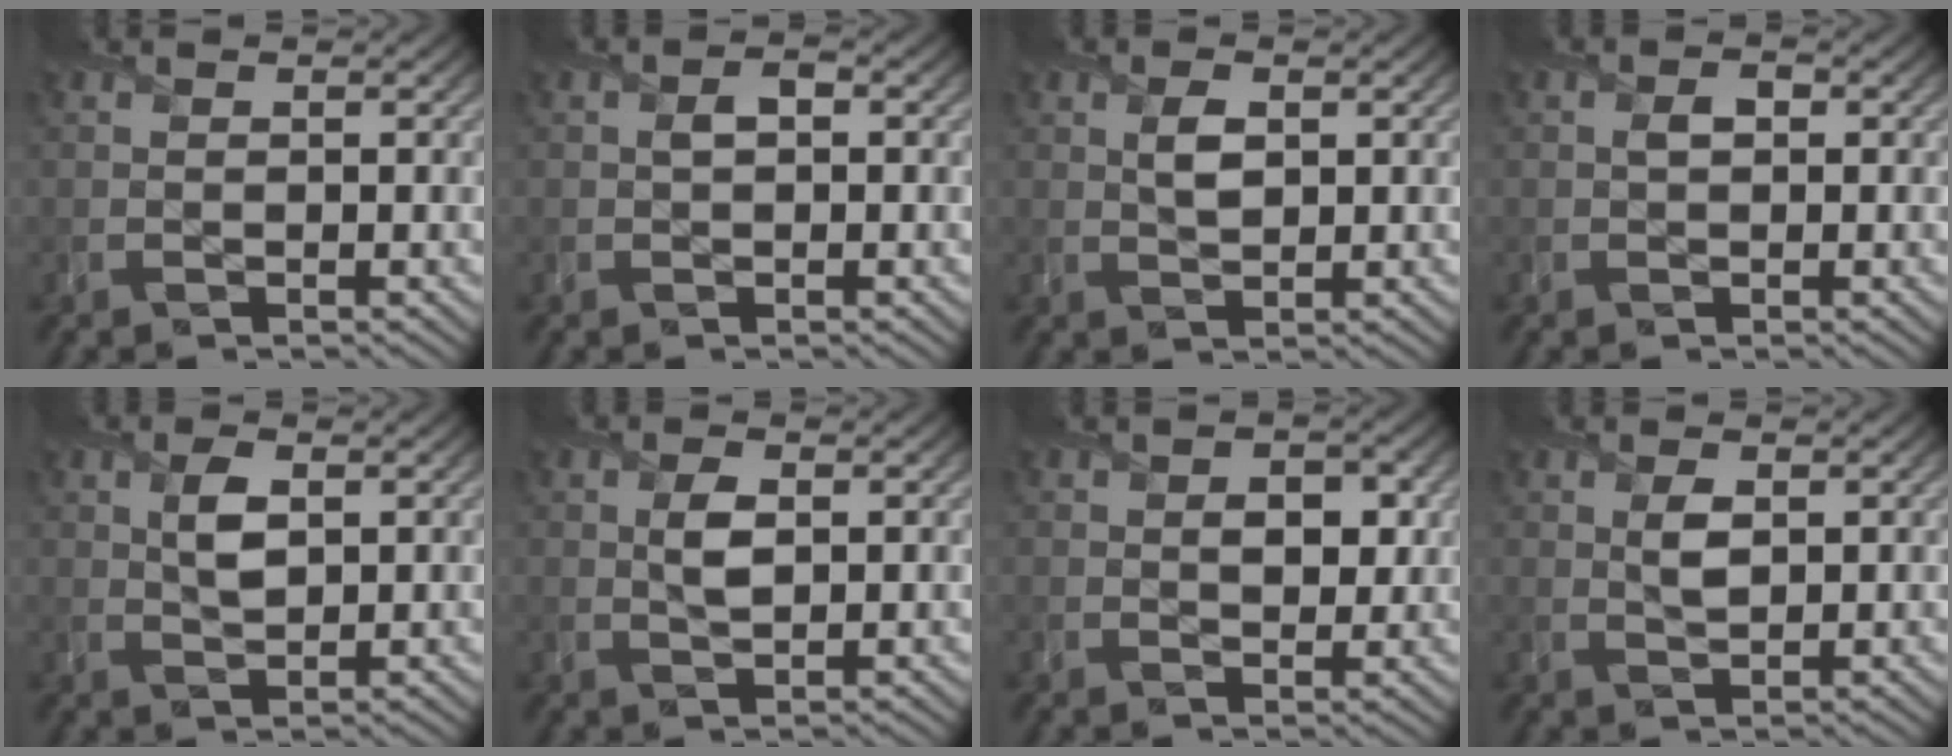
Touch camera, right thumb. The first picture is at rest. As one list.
[{"total": 1.4, "force": [0.1, 1.0, 1.0], "torque": [-0.018, 0.002, 0.000]}, {"total": 2.6, "force": [0.8, 1.5, 1.9], "torque": [-0.042, -0.003, 0.016]}, {"total": 1.3, "force": [0.1, 1.0, 0.8], "torque": [-0.014, 0.000, 0.000]}, {"total": 3.5, "force": [1.0, 1.9, 2.7], "torque": [-0.058, 0.000, 0.021]}, {"total": 3.0, "force": [0.6, 1.6, 2.4], "torque": [-0.052, -0.002, 0.012]}, {"total": 3.4, "force": [0.6, 2.4, 2.3], "torque": [-0.039, -0.005, 0.005]}, {"total": 2.5, "force": [0.7, 1.3, 2.0], "torque": [-0.043, -0.004, 0.017]}]